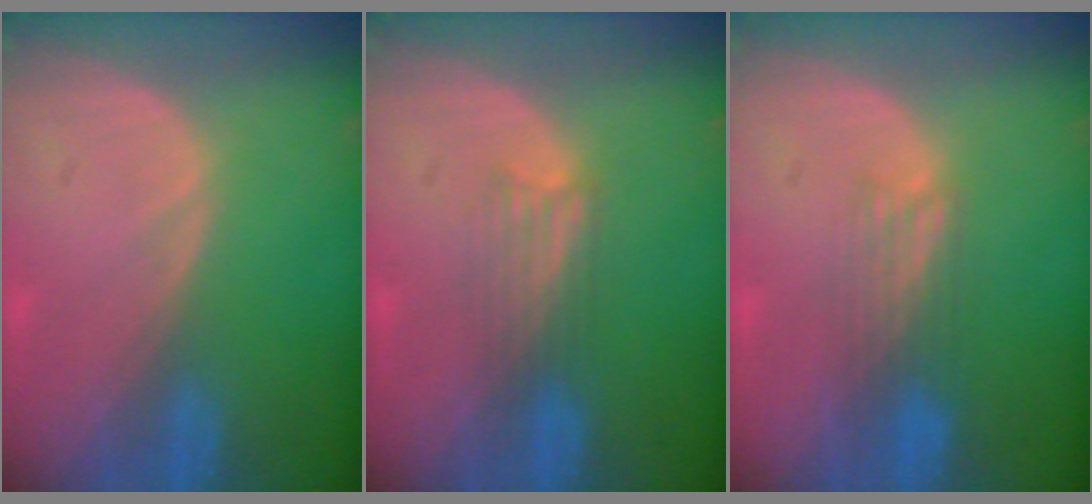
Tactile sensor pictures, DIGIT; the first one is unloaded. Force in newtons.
{"total": 3.1, "press": 2.8, "slide": 1.2}
{"total": 4.0, "press": 3.3, "slide": 2.2}